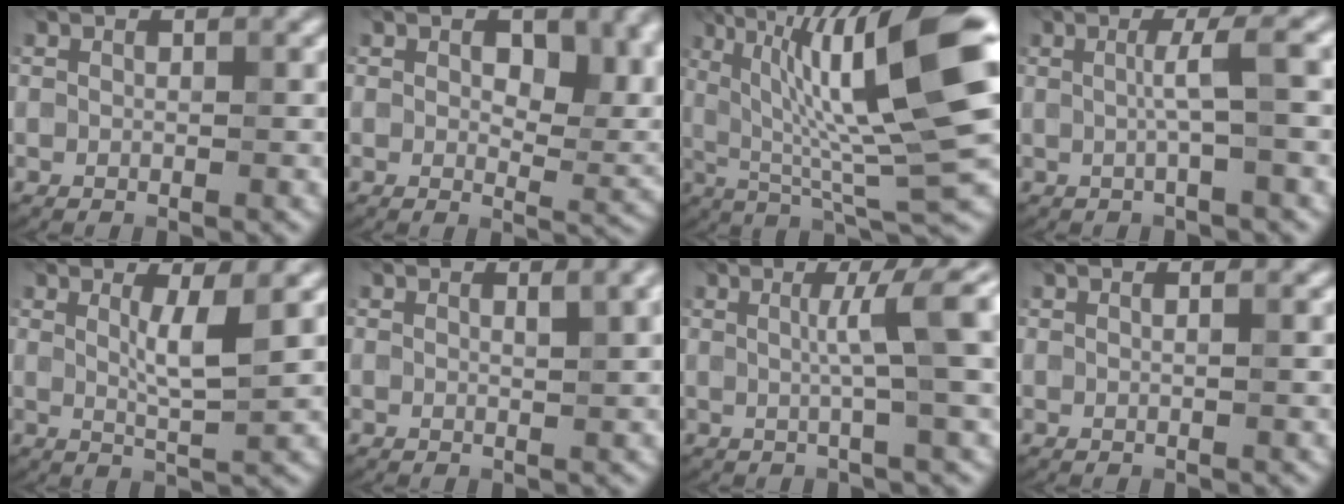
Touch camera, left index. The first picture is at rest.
{"total": 5.9, "force": [2.1, 3.3, 4.4], "torque": [-0.059, -0.006, 0.033]}
{"total": 15.0, "force": [4.3, 2.5, 14.1], "torque": [-0.220, 0.020, 0.071]}
{"total": 2.8, "force": [0.2, 0.0, 2.8], "torque": [-0.052, 0.011, 0.000]}
{"total": 2.9, "force": [1.0, 0.1, 2.8], "torque": [-0.053, -0.003, 0.019]}
{"total": 1.9, "force": [1.0, 0.2, 1.6], "torque": [-0.025, 0.005, 0.017]}
{"total": 4.8, "force": [0.8, 0.3, 4.7], "torque": [-0.071, 0.014, 0.011]}
{"total": 0.5, "force": [0.2, -0.2, 0.4], "torque": [-0.011, 0.004, -0.001]}